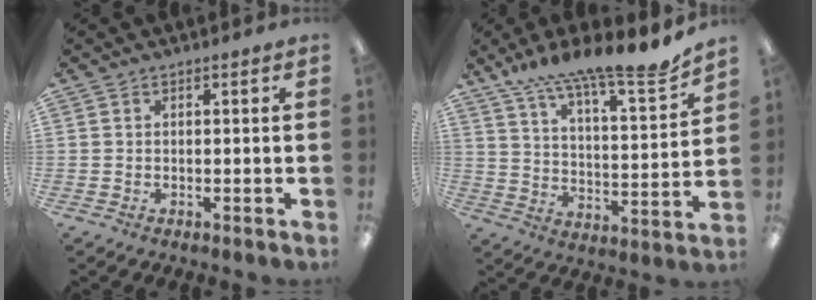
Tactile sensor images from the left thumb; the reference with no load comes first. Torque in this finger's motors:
{"motor_torque": [1.75, 0.05, 1.51, -1.26, 0.12]}